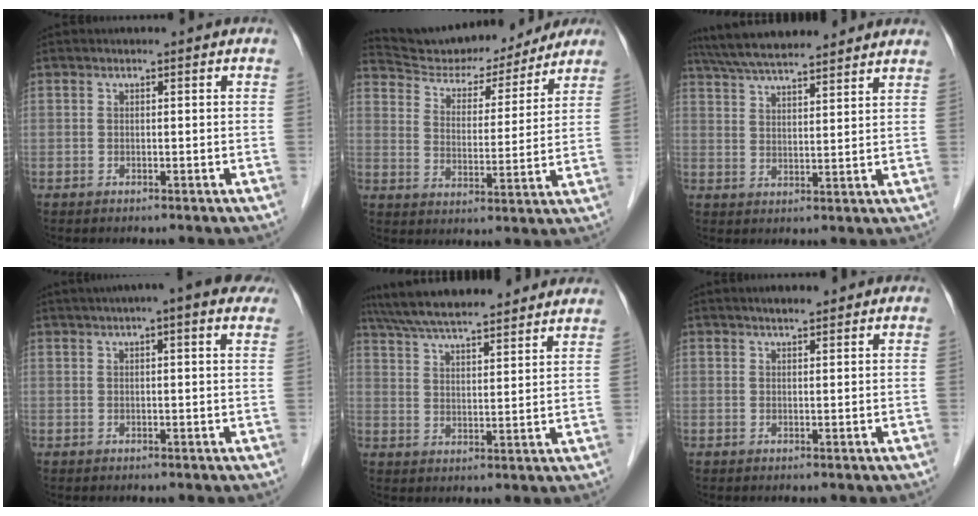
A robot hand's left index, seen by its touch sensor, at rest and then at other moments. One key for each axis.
{"total": 17.5, "fx": 16.3, "fy": 4.4, "fz": 4.5, "tx": -0.068, "ty": 0.010, "tz": 0.241}
{"total": 14.8, "fx": 13.1, "fy": 1.8, "fz": 6.8, "tx": -0.119, "ty": 0.037, "tz": 0.204}
{"total": 9.1, "fx": 6.3, "fy": 1.2, "fz": 6.4, "tx": -0.085, "ty": 0.034, "tz": 0.072}
{"total": 20.3, "fx": 17.8, "fy": 2.7, "fz": 9.3, "tx": -0.155, "ty": 0.049, "tz": 0.260}
{"total": 3.0, "fx": 2.5, "fy": 0.5, "fz": 1.6, "tx": -0.025, "ty": 0.014, "tz": 0.038}